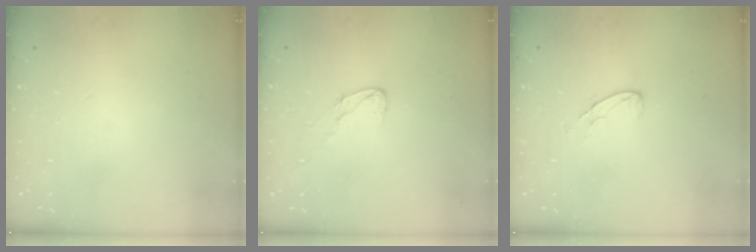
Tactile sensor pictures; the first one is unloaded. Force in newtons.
{"total": 3.0, "press": 3.0, "slide": 0.2}
{"total": 5.8, "press": 5.8, "slide": 0.4}